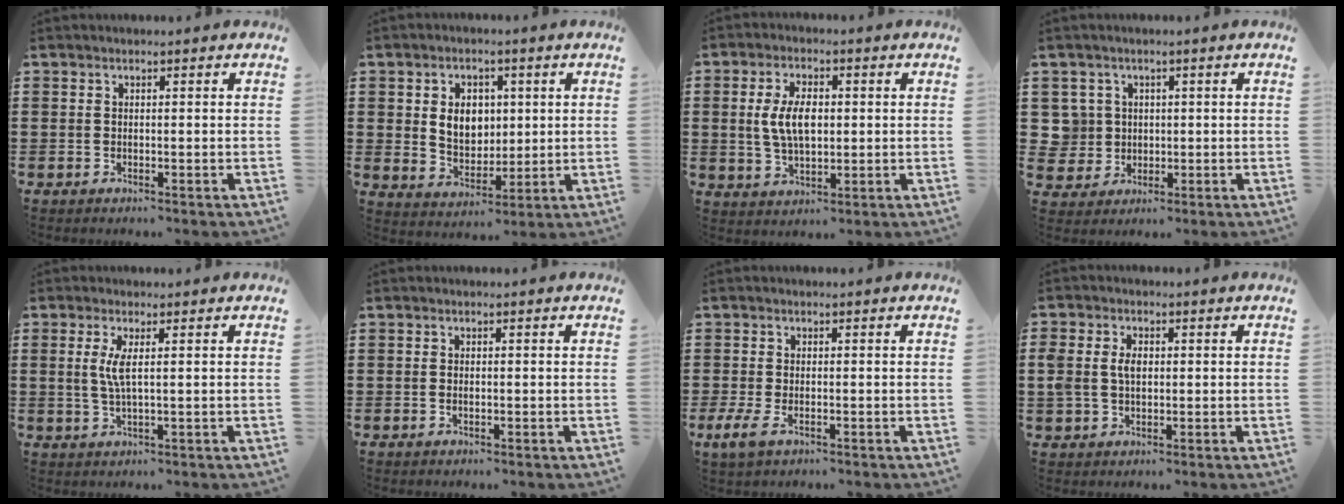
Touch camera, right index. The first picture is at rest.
{"total": 6.1, "force": [1.0, 4.7, 3.7], "torque": [-0.070, 0.008, 0.013]}
{"total": 6.4, "force": [0.5, 3.3, 5.5], "torque": [-0.116, 0.003, 0.001]}
{"total": 4.1, "force": [0.7, 4.0, 0.6], "torque": [-0.033, 0.013, 0.012]}
{"total": 3.5, "force": [0.6, 0.2, 3.4], "torque": [-0.075, -0.006, 0.006]}
{"total": 0.7, "force": [-0.2, 0.2, 0.7], "torque": [-0.015, -0.004, -0.002]}
{"total": 2.6, "force": [-0.9, 1.0, 2.2], "torque": [-0.061, -0.010, -0.022]}
{"total": 3.6, "force": [0.3, 2.5, 2.6], "torque": [-0.064, 0.009, 0.002]}